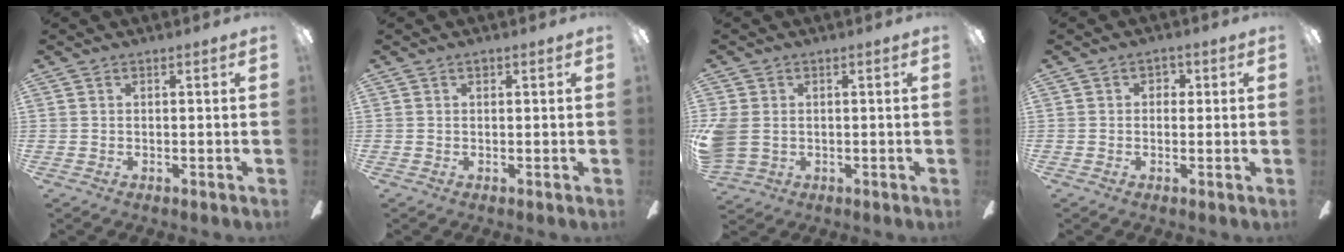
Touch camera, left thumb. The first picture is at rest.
{"total": 0.6, "force": [0.4, 0.4, 0.2], "torque": [-0.004, 0.003, 0.007]}
{"total": 6.4, "force": [0.2, 5.2, 3.7], "torque": [-0.095, 0.009, 0.007]}
{"total": 2.3, "force": [0.3, 2.0, 1.1], "torque": [-0.006, 0.004, 0.000]}